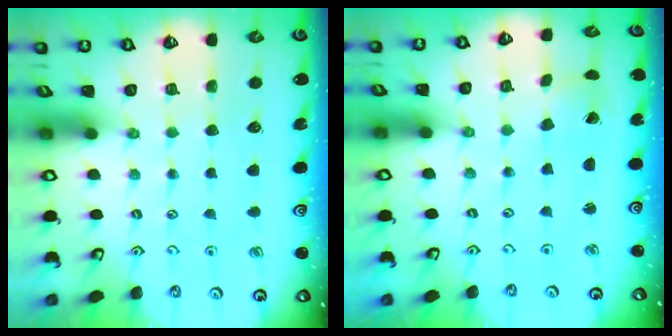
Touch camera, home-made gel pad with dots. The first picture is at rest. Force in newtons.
{"total": 1.4, "press": 1.4, "slide": 0.3}